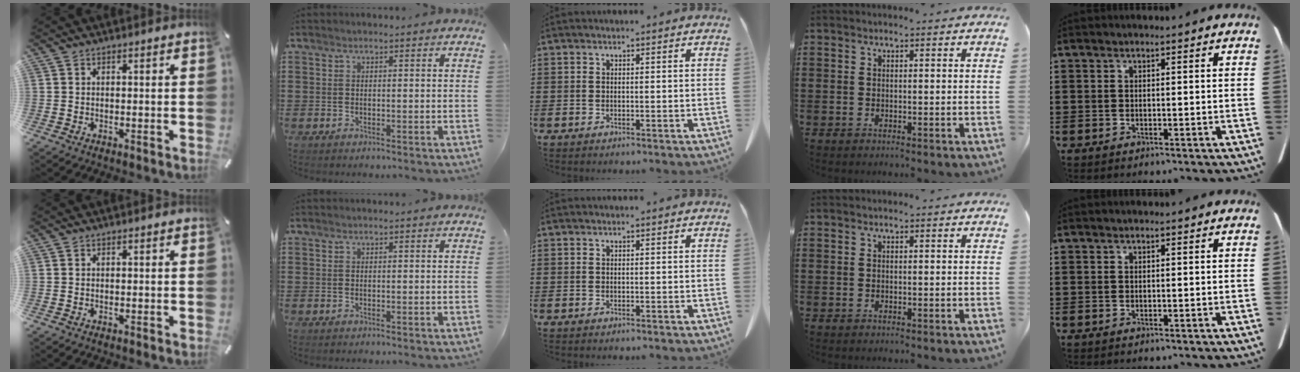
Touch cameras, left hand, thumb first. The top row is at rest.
{}